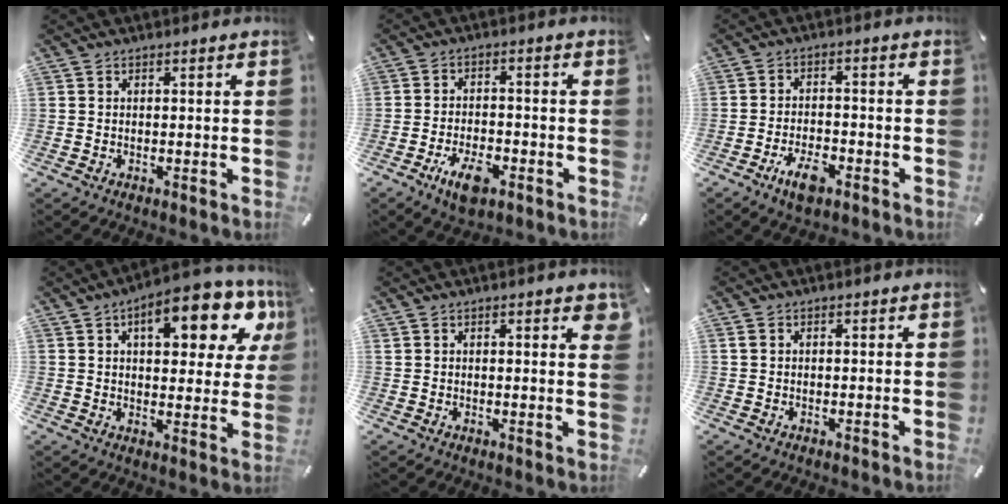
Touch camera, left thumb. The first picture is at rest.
{"total": 7.4, "force": [-4.1, 3.5, 5.0], "torque": [-0.098, 0.015, -0.071]}
{"total": 6.5, "force": [-3.9, 2.9, 4.2], "torque": [-0.089, 0.014, -0.071]}
{"total": 17.0, "force": [7.8, 7.7, 13.0], "torque": [-0.163, -0.035, 0.120]}
{"total": 2.3, "force": [1.6, 0.6, 1.6], "torque": [-0.027, -0.002, 0.027]}
{"total": 0.9, "force": [0.3, 0.8, 0.4], "torque": [-0.008, 0.004, 0.005]}